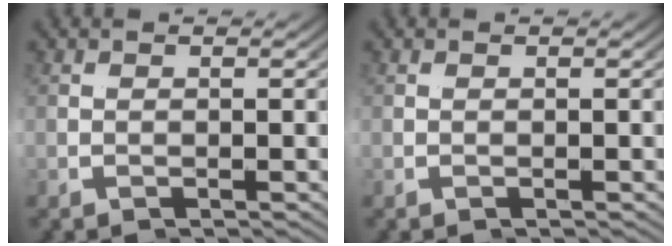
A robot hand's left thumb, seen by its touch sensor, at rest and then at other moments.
{"total": 0.0}